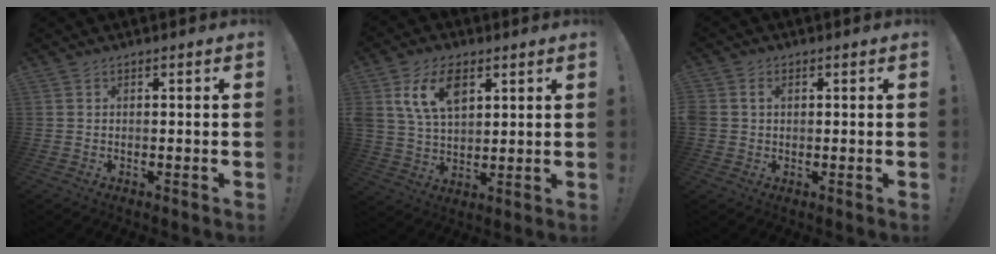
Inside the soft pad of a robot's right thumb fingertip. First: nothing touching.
{"total": 12.9, "force": [5.9, 8.1, 8.3], "torque": [-0.151, -0.007, 0.110]}
{"total": 2.7, "force": [0.5, 2.2, 1.4], "torque": [-0.023, 0.005, 0.008]}